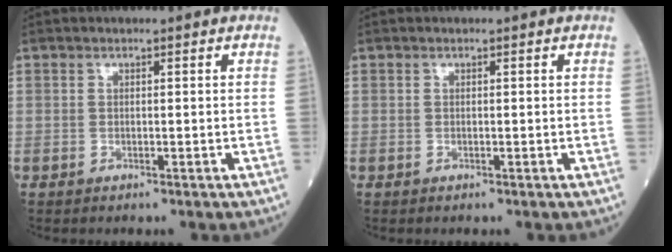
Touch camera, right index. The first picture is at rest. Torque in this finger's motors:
{"motor_torque": [0.00, 0.01, 0.00, -0.01]}